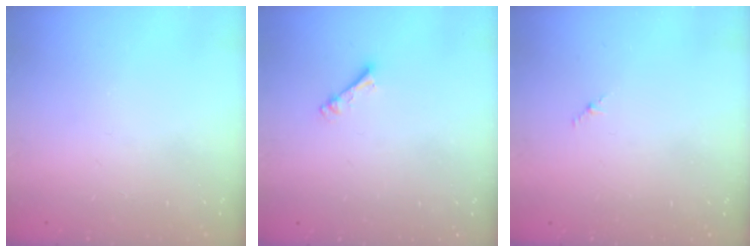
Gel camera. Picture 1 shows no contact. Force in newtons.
{"total": 2.7, "press": 2.7, "slide": 0.4}
{"total": 1.2, "press": 1.1, "slide": 0.6}